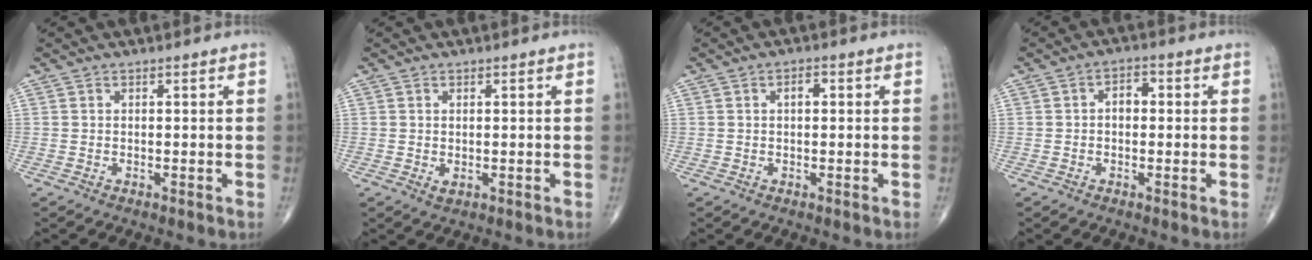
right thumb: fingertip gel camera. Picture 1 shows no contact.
{"total": 1.4, "force": [-0.1, 0.8, 1.1], "torque": [-0.019, -0.003, 0.003]}
{"total": 1.8, "force": [0.3, 0.9, 1.5], "torque": [-0.020, 0.005, 0.002]}
{"total": 3.2, "force": [0.0, 2.1, 2.4], "torque": [-0.022, 0.014, -0.007]}